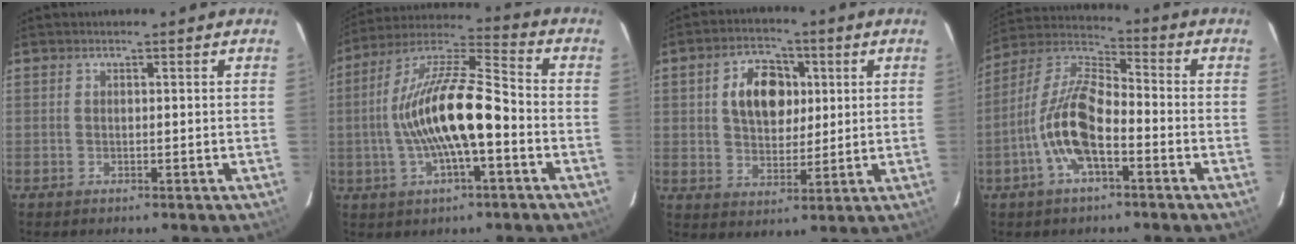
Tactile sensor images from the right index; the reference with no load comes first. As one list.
[{"total": 16.3, "force": [-3.1, 4.2, 15.4], "torque": [-0.293, 0.008, -0.059]}, {"total": 10.0, "force": [2.4, 6.8, 6.9], "torque": [-0.122, 0.023, 0.047]}, {"total": 12.8, "force": [-4.8, 4.9, 10.9], "torque": [-0.229, 0.005, -0.094]}]